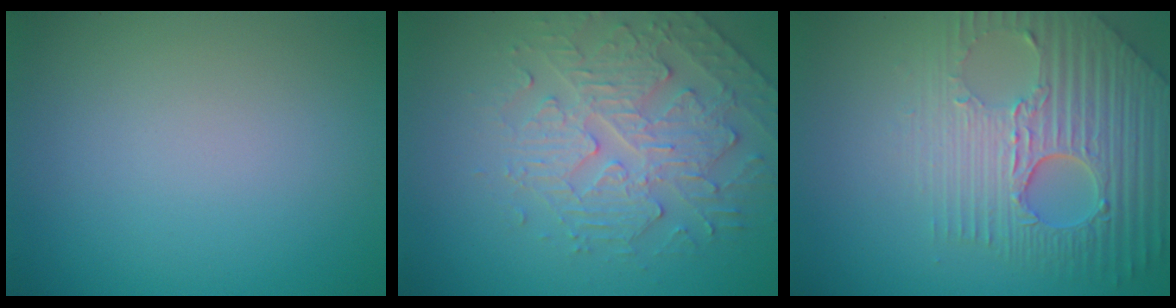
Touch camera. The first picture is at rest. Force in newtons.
{"total": 4.8, "press": 3.8, "slide": 2.8}
{"total": 8.0, "press": 5.7, "slide": 5.6}